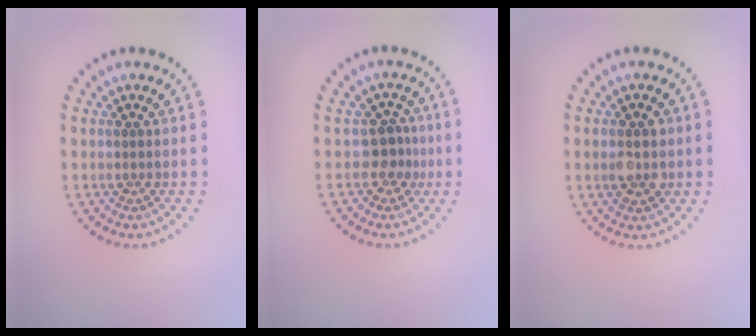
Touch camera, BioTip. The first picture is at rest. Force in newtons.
{"total": 2.2, "press": 1.6, "slide": 1.6}
{"total": 2.7, "press": 2.7, "slide": 0.1}